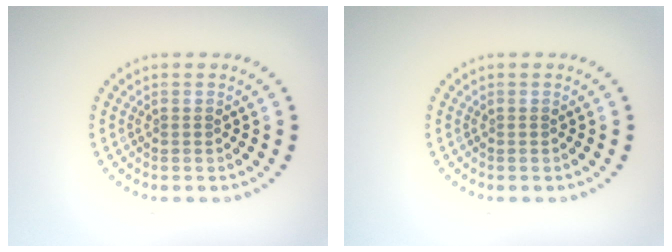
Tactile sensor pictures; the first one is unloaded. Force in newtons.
{"total": 0.0}